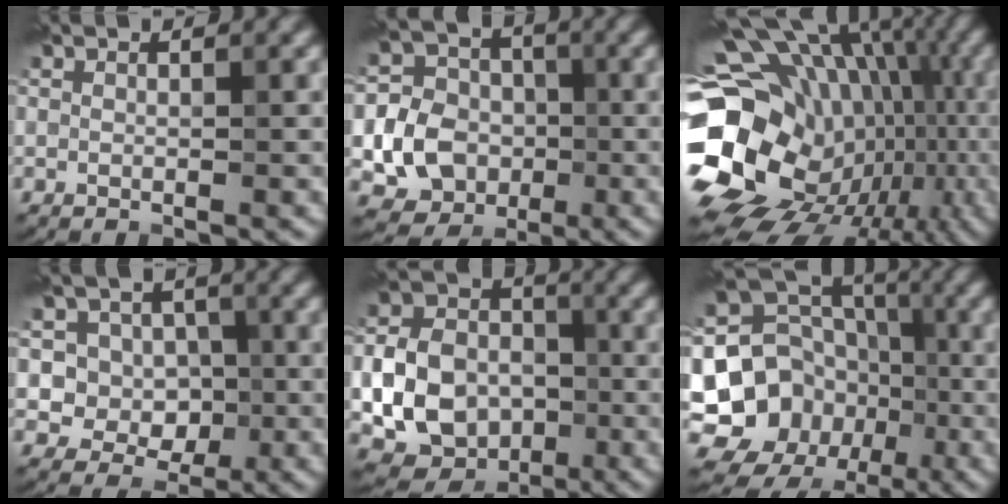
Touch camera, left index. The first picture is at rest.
{"total": 6.6, "force": [-1.6, 5.6, 3.0], "torque": [-0.051, -0.003, -0.037]}
{"total": 20.0, "force": [-2.7, 15.8, 11.9], "torque": [-0.220, 0.008, -0.029]}
{"total": 5.3, "force": [0.4, 4.9, 2.0], "torque": [-0.013, 0.012, -0.007]}
{"total": 9.0, "force": [-2.3, 7.1, 5.1], "torque": [-0.101, -0.011, -0.051]}
{"total": 13.8, "force": [-4.1, 12.3, 4.6], "torque": [-0.099, -0.002, -0.079]}